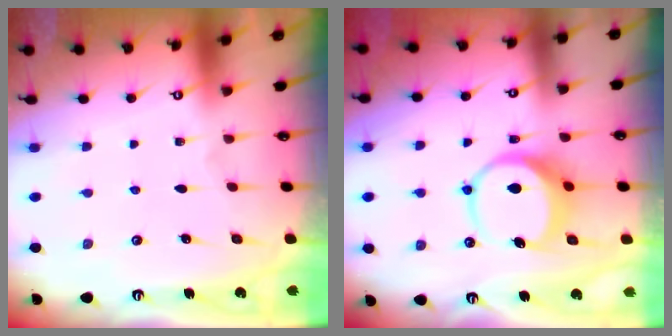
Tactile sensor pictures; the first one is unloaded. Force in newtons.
{"total": 8.9, "press": 8.8, "slide": 1.3}